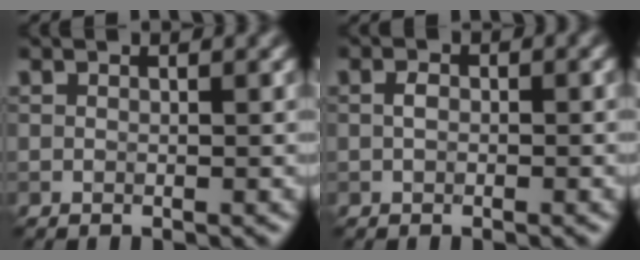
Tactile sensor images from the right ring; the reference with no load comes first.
{"total": 0.9, "force": [-0.2, 0.5, 0.7], "torque": [-0.014, 0.003, -0.004]}